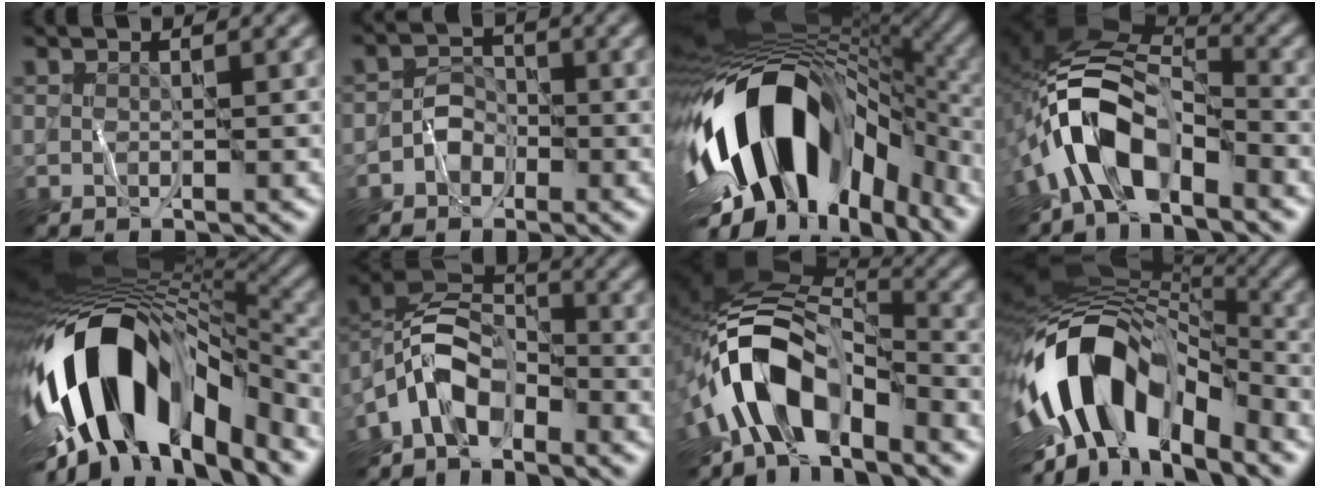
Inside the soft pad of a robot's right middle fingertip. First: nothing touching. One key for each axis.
{"total": 2.0, "fx": -0.9, "fy": 1.7, "fz": 0.5, "tx": 0.001, "ty": 0.011, "tz": -0.022}
{"total": 15.6, "fx": -4.1, "fy": 9.4, "fz": 11.8, "tx": -0.196, "ty": 0.000, "tz": -0.067}
{"total": 8.1, "fx": -4.1, "fy": 4.3, "fz": 5.5, "tx": -0.097, "ty": 0.009, "tz": -0.087}
{"total": 14.9, "fx": -4.9, "fy": 7.5, "fz": 12.0, "tx": -0.203, "ty": 0.010, "tz": -0.078}
{"total": 5.9, "fx": -3.4, "fy": 3.4, "fz": 3.4, "tx": -0.053, "ty": 0.008, "tz": -0.082}
{"total": 9.1, "fx": -4.7, "fy": 4.8, "fz": 6.1, "tx": -0.101, "ty": 0.011, "tz": -0.094}
{"total": 13.6, "fx": -4.7, "fy": 7.4, "fz": 10.4, "tx": -0.175, "ty": 0.010, "tz": -0.089}